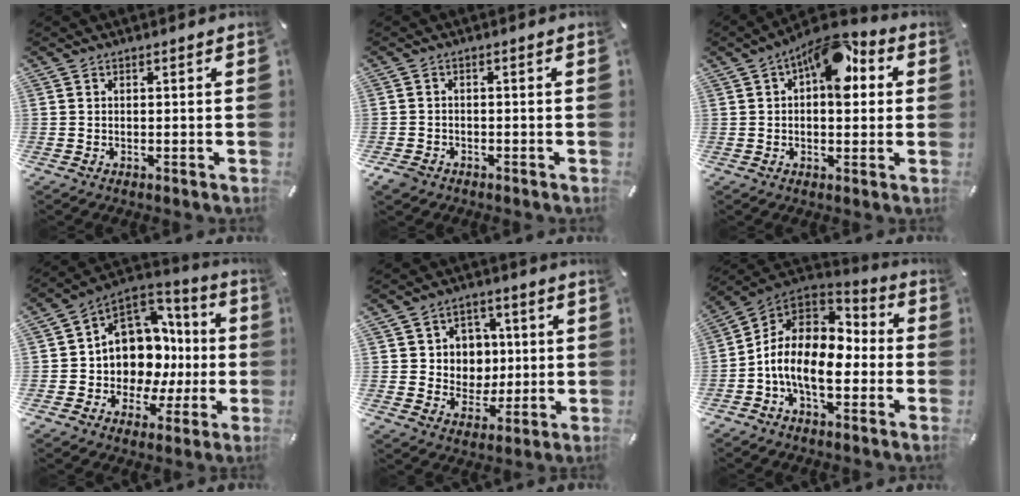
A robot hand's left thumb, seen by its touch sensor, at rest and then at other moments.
{"total": 2.6, "force": [-1.7, 1.7, 0.9], "torque": [-0.028, 0.004, -0.038]}
{"total": 12.3, "force": [4.7, 6.6, 9.2], "torque": [-0.114, -0.025, 0.079]}
{"total": 12.3, "force": [1.6, 11.0, 5.1], "torque": [-0.083, -0.048, 0.041]}
{"total": 8.3, "force": [1.4, 8.1, 1.3], "torque": [-0.016, -0.006, 0.029]}
{"total": 13.7, "force": [-4.4, 8.2, 10.0], "torque": [-0.208, 0.012, -0.080]}